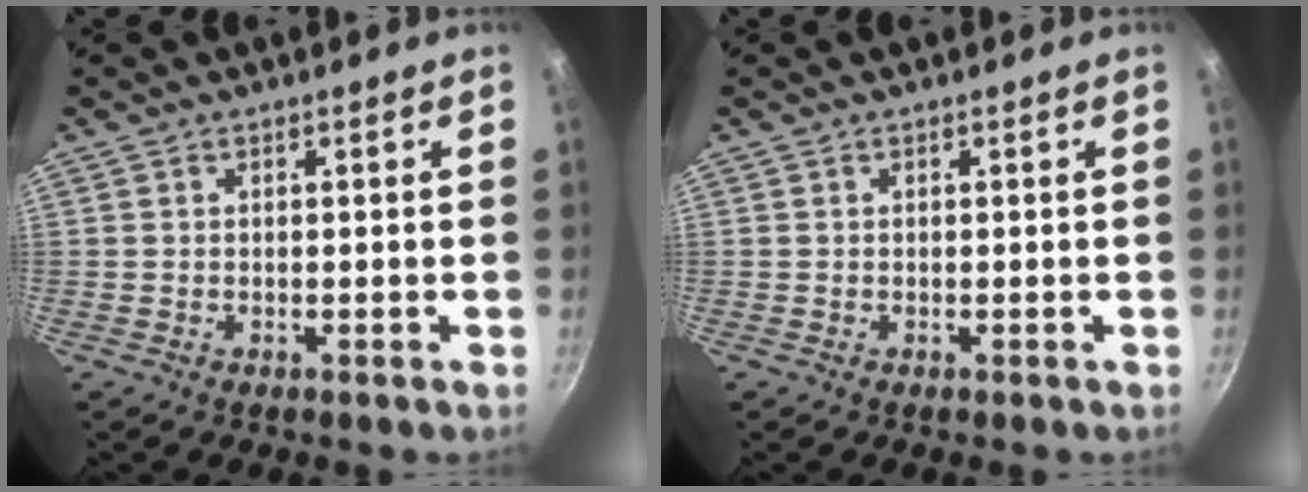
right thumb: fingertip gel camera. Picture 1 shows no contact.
{"total": 0.0}